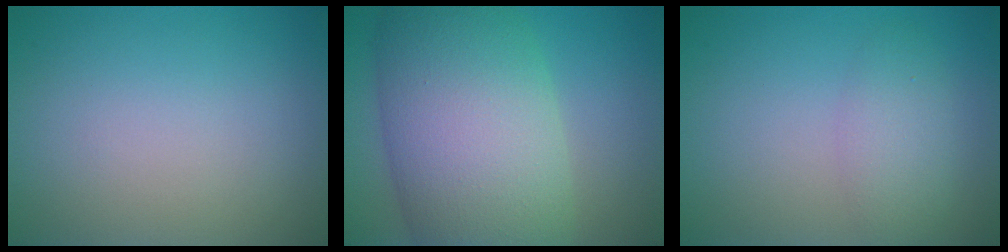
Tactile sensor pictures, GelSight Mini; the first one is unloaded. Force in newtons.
{"total": 13.7, "press": 13.7, "slide": 0.5}
{"total": 2.6, "press": 2.6, "slide": 0.2}